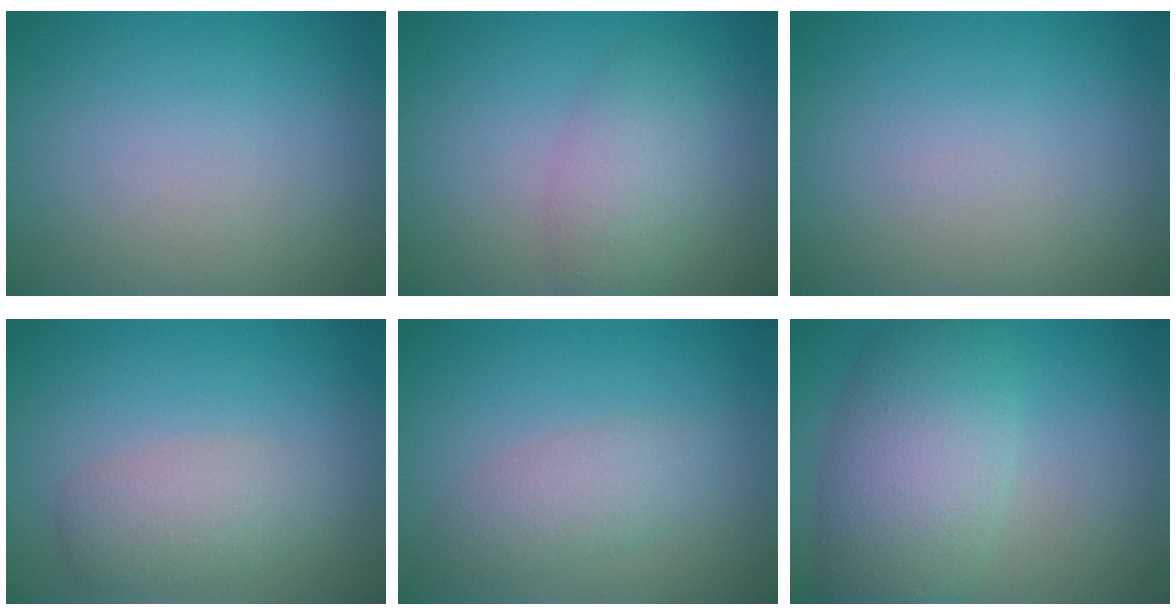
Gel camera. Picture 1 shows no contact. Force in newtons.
{"total": 3.4, "press": 3.4, "slide": 0.0}
{"total": 0.0}
{"total": 3.1, "press": 3.1, "slide": 0.1}
{"total": 2.8, "press": 2.8, "slide": 0.0}
{"total": 7.6, "press": 7.6, "slide": 0.3}